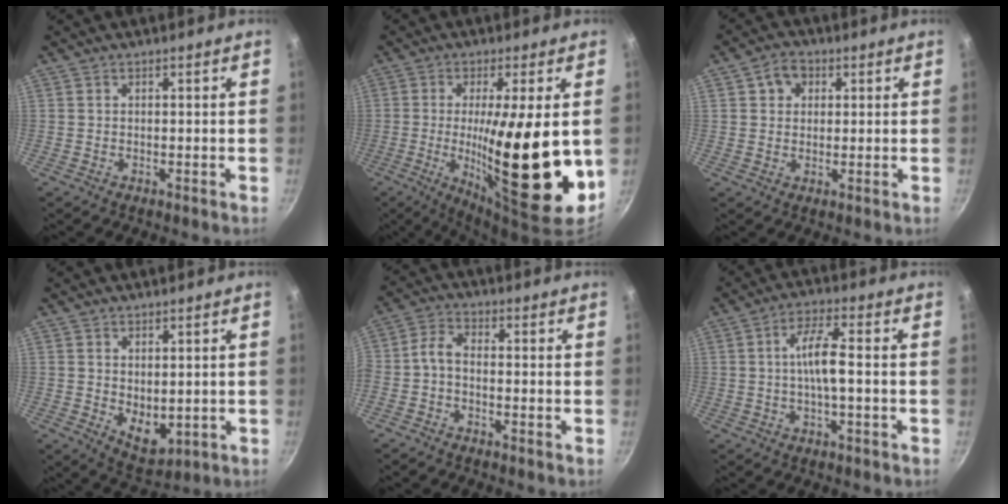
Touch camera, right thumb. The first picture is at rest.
{"total": 21.7, "force": [-1.1, 4.7, 21.1], "torque": [-0.329, -0.021, -0.010]}
{"total": 4.8, "force": [1.6, 4.0, 2.2], "torque": [-0.012, 0.003, 0.020]}
{"total": 6.2, "force": [0.6, 3.9, 4.8], "torque": [-0.056, -0.020, 0.025]}
{"total": 4.0, "force": [-1.7, 1.9, 3.1], "torque": [-0.076, 0.026, -0.045]}
{"total": 6.5, "force": [-0.5, 1.2, 6.4], "torque": [-0.123, 0.021, -0.014]}